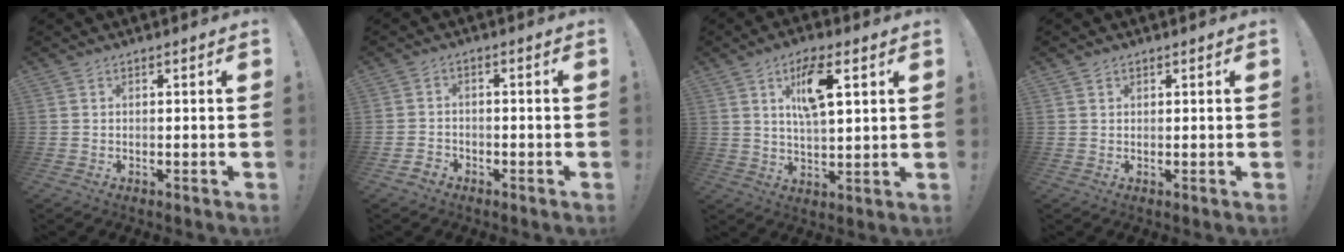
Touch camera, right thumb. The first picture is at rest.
{"total": 2.9, "force": [-2.3, 1.8, 0.3], "torque": [-0.013, 0.008, -0.042]}
{"total": 11.2, "force": [4.6, 4.6, 9.1], "torque": [-0.148, -0.001, 0.077]}
{"total": 1.1, "force": [0.8, 0.7, 0.2], "torque": [0.001, -0.002, 0.016]}